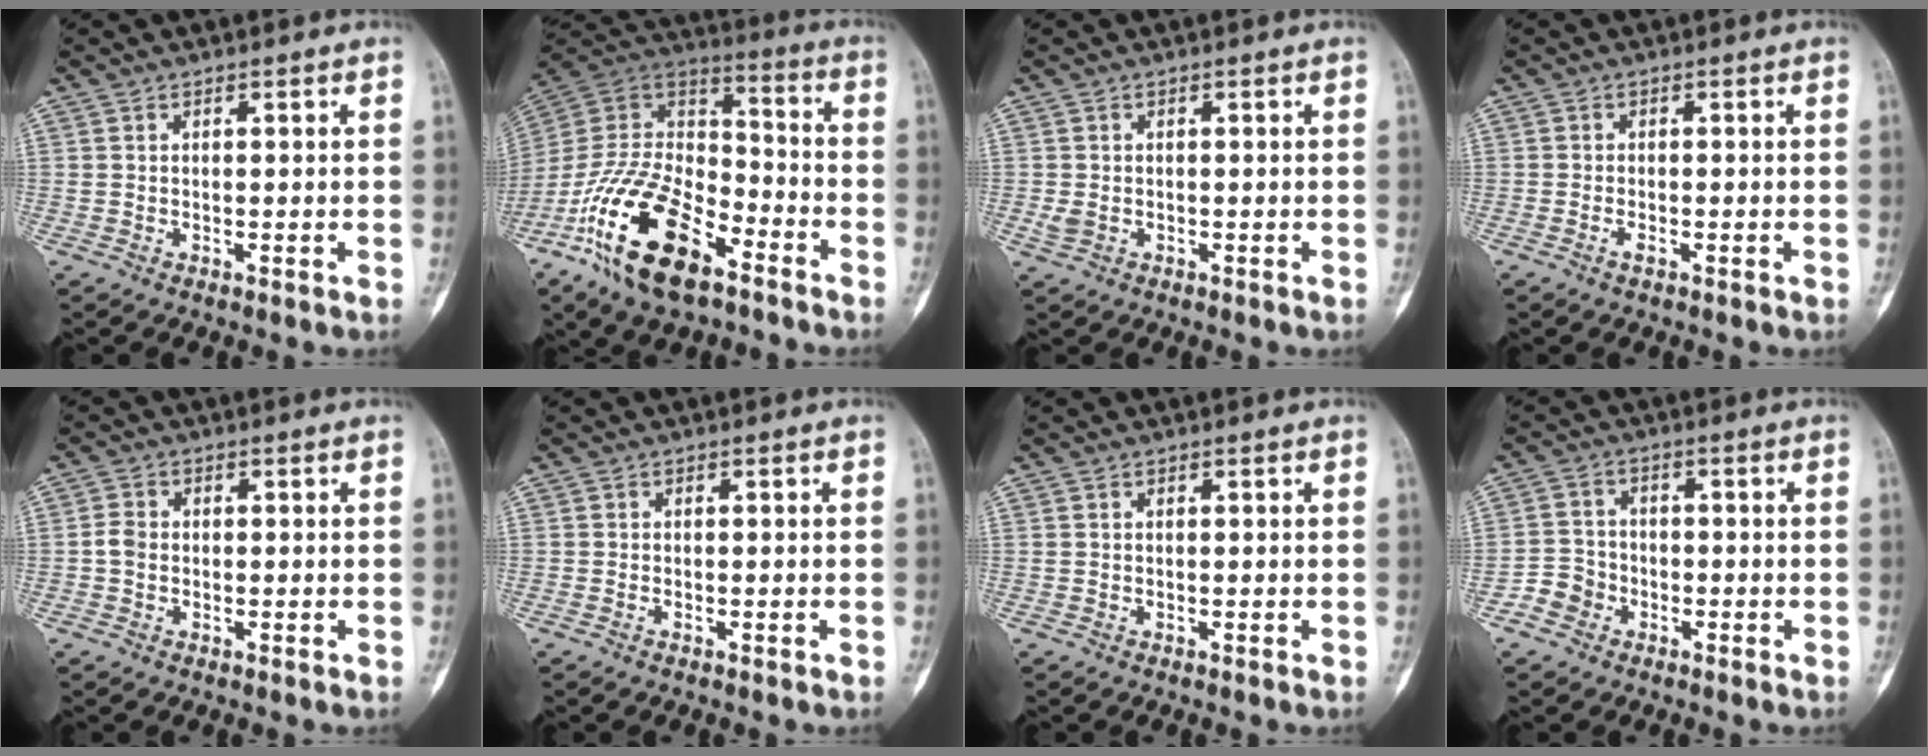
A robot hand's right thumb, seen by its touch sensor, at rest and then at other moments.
{"total": 22.7, "force": [-12.7, 10.4, 15.6], "torque": [-0.303, 0.059, -0.238]}
{"total": 1.5, "force": [-0.1, 1.2, 0.9], "torque": [-0.025, -0.001, 0.001]}
{"total": 1.0, "force": [-0.6, 0.3, 0.7], "torque": [-0.010, 0.000, -0.013]}
{"total": 2.6, "force": [-0.2, 2.1, 1.5], "torque": [-0.029, 0.007, -0.009]}
{"total": 0.0}
{"total": 0.0}
{"total": 4.1, "force": [-2.2, 3.4, 0.6], "torque": [0.008, 0.019, -0.047]}